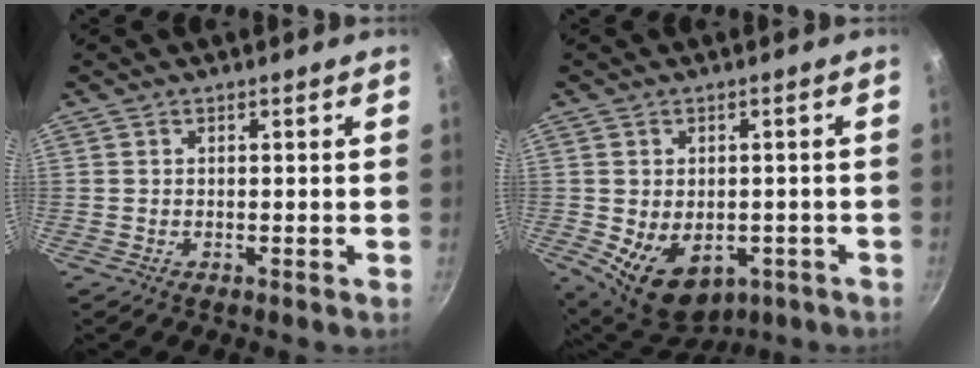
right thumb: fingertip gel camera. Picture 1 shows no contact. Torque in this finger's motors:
{"motor_torque": [-0.29, 0.76, 0.65, 0.60, 0.11]}